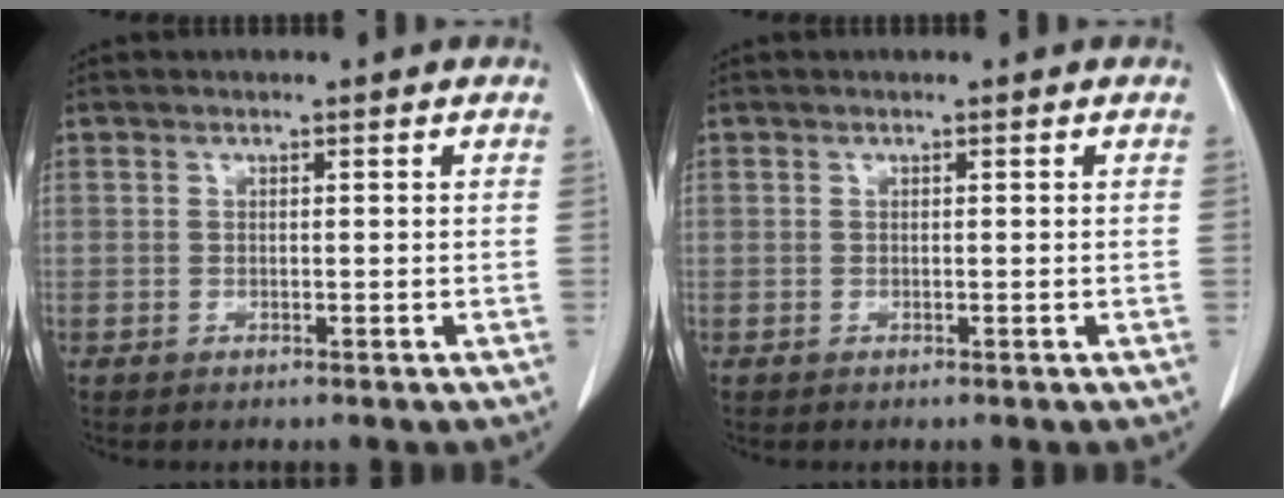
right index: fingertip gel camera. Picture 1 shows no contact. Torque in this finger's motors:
{"motor_torque": [0.00, 0.00, 0.00, 0.00]}